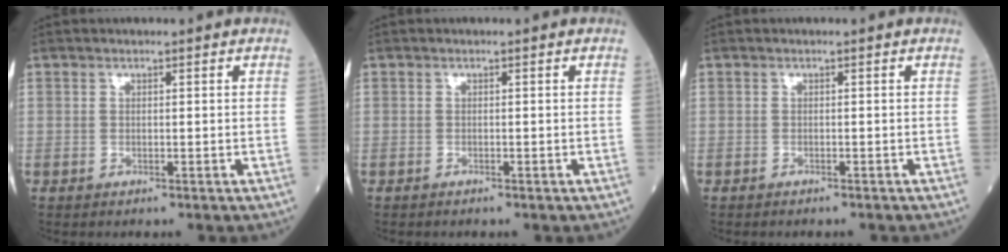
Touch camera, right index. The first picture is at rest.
{"total": 0.6, "force": [-0.6, 0.2, 0.1], "torque": [-0.010, -0.001, -0.008]}
{"total": 2.3, "force": [-2.1, 0.5, 0.8], "torque": [-0.016, -0.004, -0.022]}